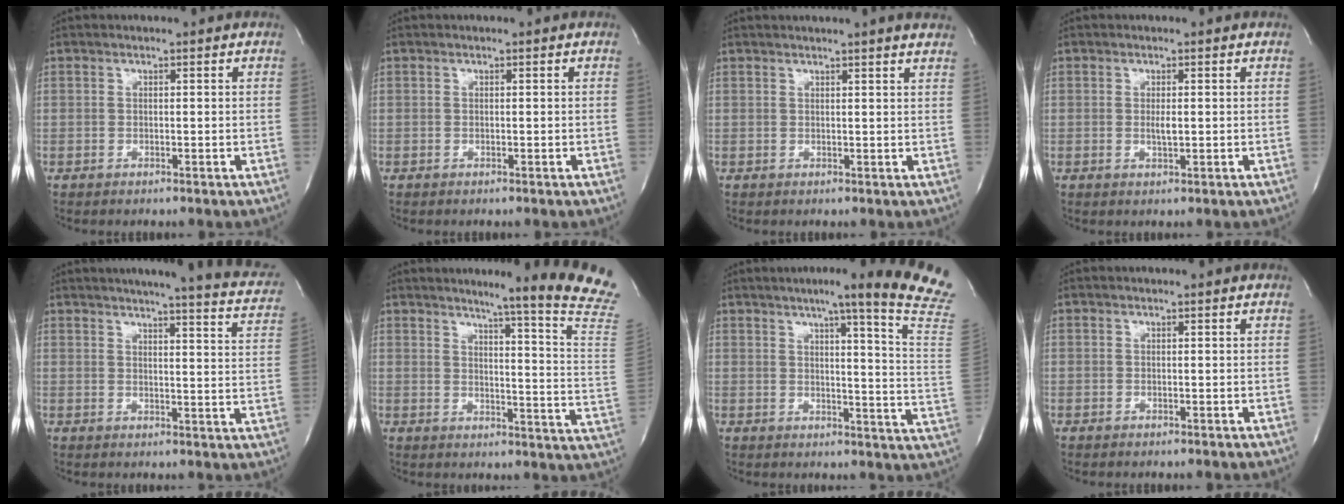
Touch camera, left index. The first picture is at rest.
{"total": 0.0}
{"total": 7.3, "force": [6.7, -0.5, 3.0], "torque": [-0.041, 0.011, 0.061]}
{"total": 1.3, "force": [0.0, 0.2, 1.3], "torque": [-0.028, -0.003, 0.001]}
{"total": 18.9, "force": [16.6, 1.5, 9.0], "torque": [-0.117, -0.038, 0.180]}
{"total": 17.9, "force": [14.8, -2.7, 9.7], "torque": [-0.129, -0.099, 0.168]}
{"total": 19.0, "force": [14.4, -2.0, 12.3], "torque": [-0.162, -0.065, 0.162]}
{"total": 0.0}